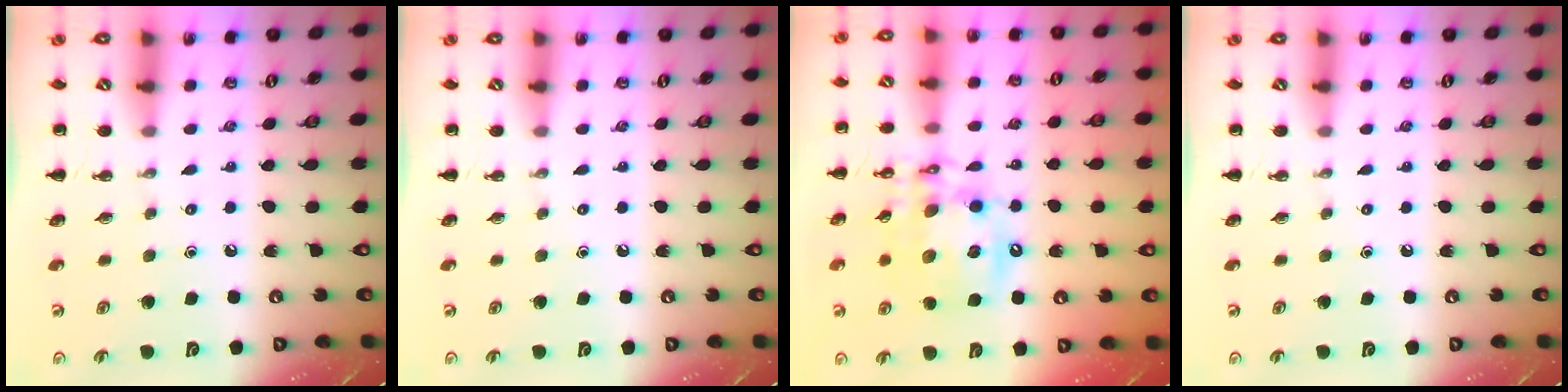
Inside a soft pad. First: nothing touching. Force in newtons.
{"total": 0.0}
{"total": 16.4, "press": 16.0, "slide": 3.5}
{"total": 0.0}